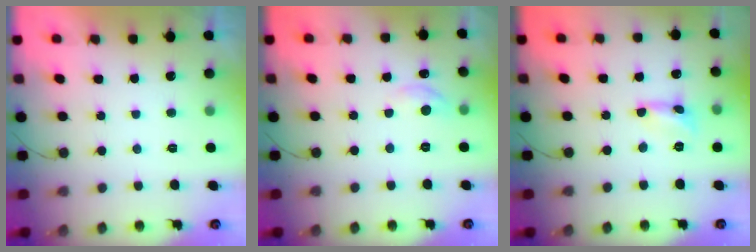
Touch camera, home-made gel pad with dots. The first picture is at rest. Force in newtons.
{"total": 4.6, "press": 4.5, "slide": 0.7}
{"total": 2.4, "press": 2.4, "slide": 0.2}